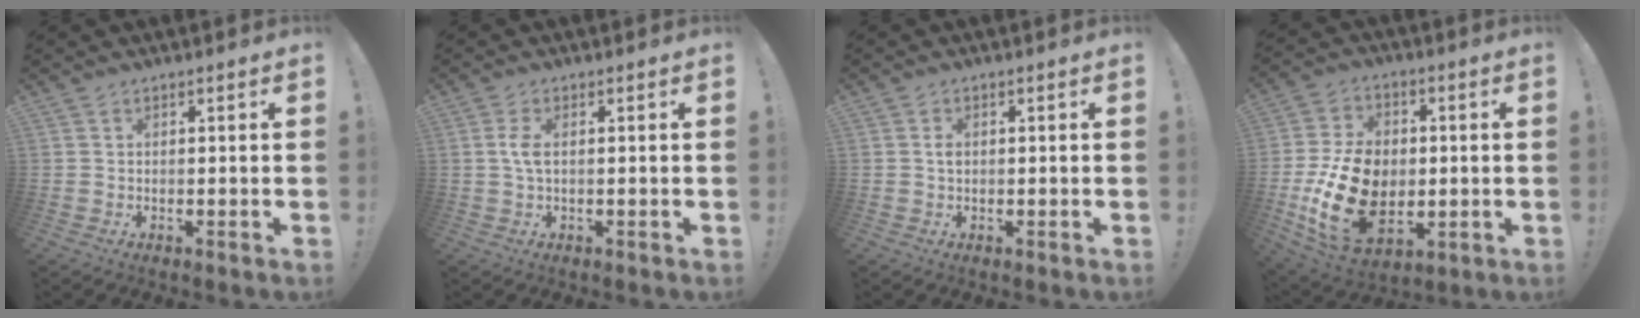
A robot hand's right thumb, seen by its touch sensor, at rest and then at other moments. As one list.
[{"total": 3.3, "force": [0.2, 1.2, 3.1], "torque": [-0.070, 0.004, 0.001]}, {"total": 1.4, "force": [0.0, 1.1, 0.9], "torque": [-0.014, 0.002, -0.001]}, {"total": 21.4, "force": [-3.0, 15.1, 14.9], "torque": [-0.266, 0.014, -0.038]}]